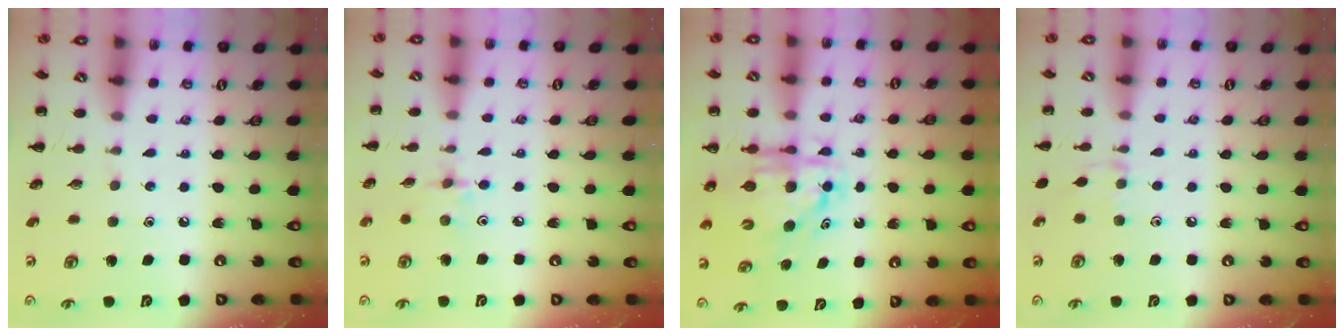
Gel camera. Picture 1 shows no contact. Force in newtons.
{"total": 2.2, "press": 2.1, "slide": 0.6}
{"total": 6.9, "press": 6.8, "slide": 1.3}
{"total": 5.7, "press": 5.2, "slide": 2.1}